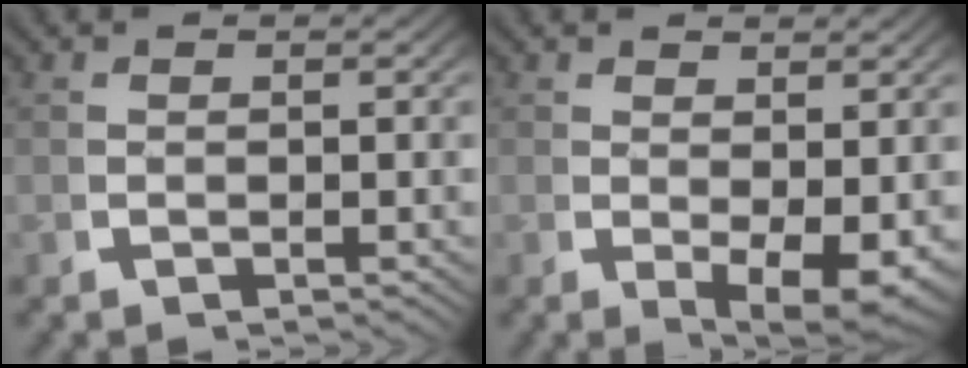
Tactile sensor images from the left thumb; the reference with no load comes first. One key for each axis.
{"total": 3.9, "fx": 0.0, "fy": 2.0, "fz": 3.4, "tx": -0.057, "ty": -0.028, "tz": 0.017}